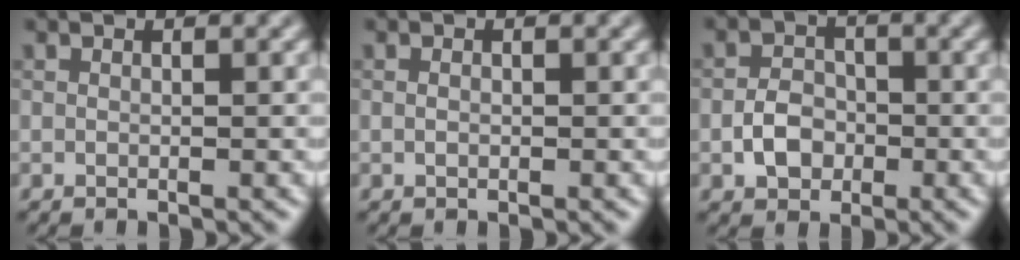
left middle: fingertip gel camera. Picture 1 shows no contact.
{"total": 0.6, "force": [0.0, 0.4, 0.4], "torque": [-0.008, 0.000, 0.000]}
{"total": 2.9, "force": [-1.0, 2.2, 1.5], "torque": [-0.023, 0.003, -0.022]}